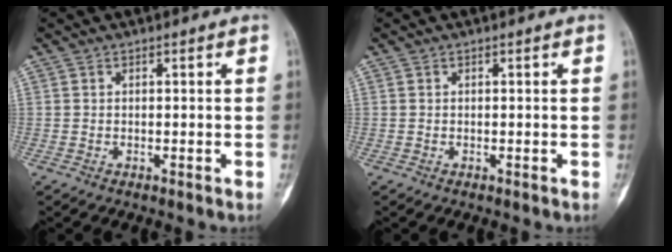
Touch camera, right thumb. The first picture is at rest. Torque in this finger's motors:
{"motor_torque": [-0.04, 0.07, -0.06, -0.03, 0.02]}